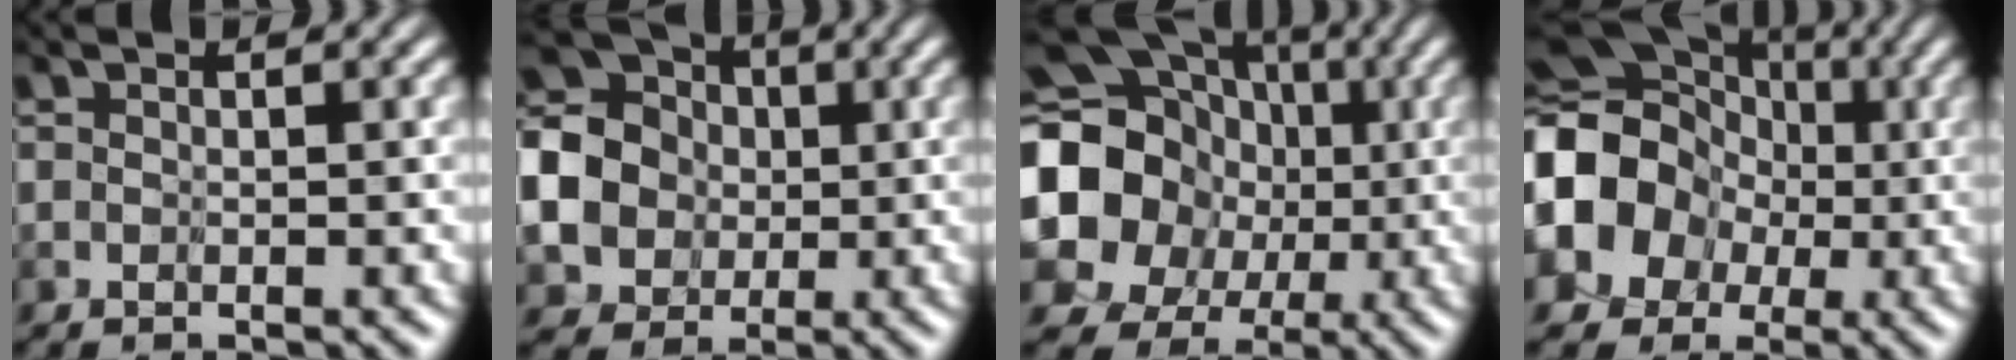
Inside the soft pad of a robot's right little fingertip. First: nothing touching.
{"total": 9.2, "force": [1.2, 8.3, 3.7], "torque": [-0.136, 0.010, 0.002]}
{"total": 19.3, "force": [1.1, 18.0, 6.9], "torque": [-0.189, 0.009, -0.021]}
{"total": 10.9, "force": [-1.2, 10.0, 4.3], "torque": [-0.110, -0.012, -0.053]}